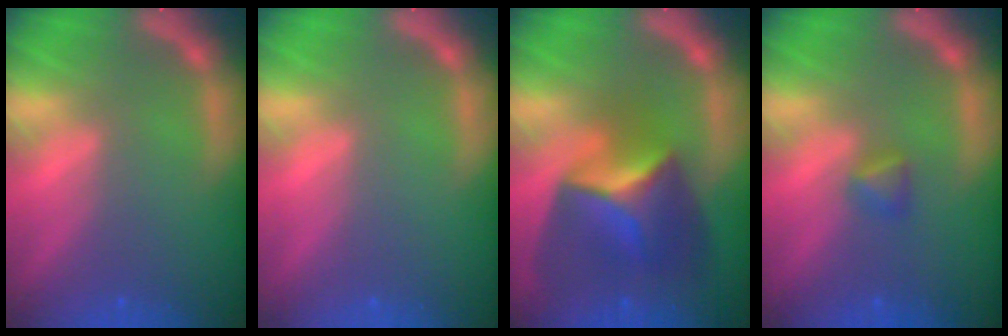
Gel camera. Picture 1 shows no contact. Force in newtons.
{"total": 0.0}
{"total": 8.4}
{"total": 1.4}